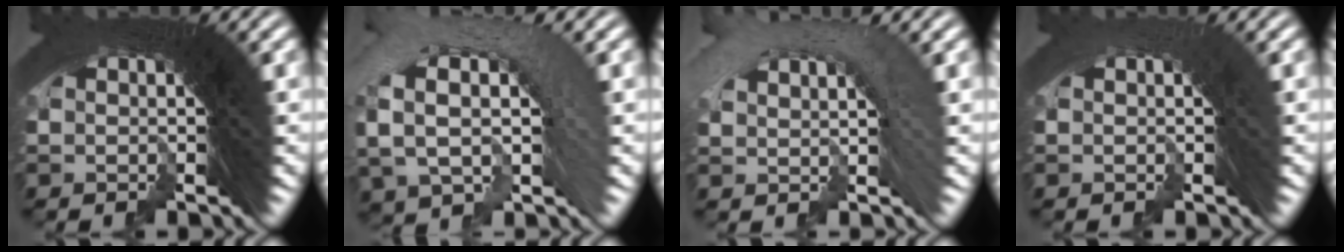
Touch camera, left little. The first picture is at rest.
{"total": 5.6, "force": [-3.0, 4.5, 1.5], "torque": [-0.042, 0.002, -0.053]}
{"total": 2.9, "force": [-2.2, 1.8, -0.2], "torque": [0.000, -0.004, -0.035]}
{"total": 3.1, "force": [-1.6, -1.3, -2.3], "torque": [0.027, -0.013, -0.017]}